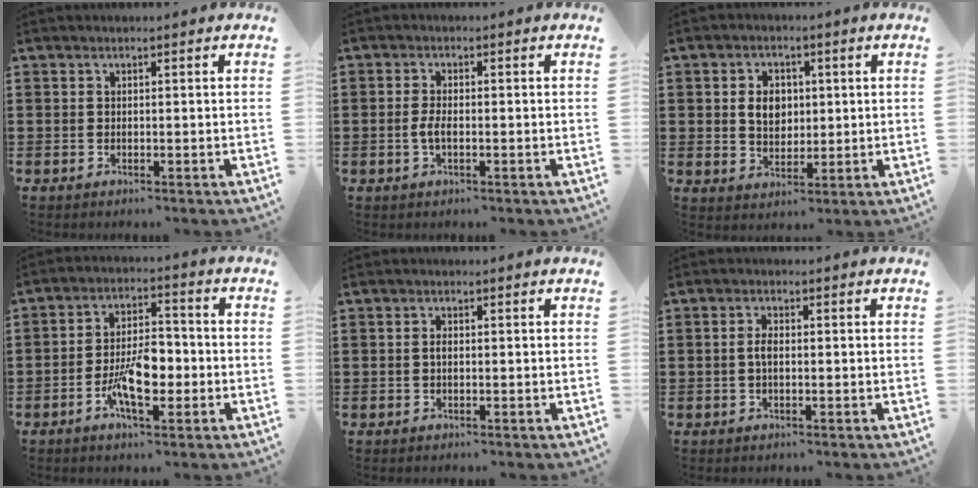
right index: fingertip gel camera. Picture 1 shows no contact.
{"total": 3.6, "force": [-1.0, 1.3, 3.2], "torque": [-0.078, -0.003, -0.024]}
{"total": 4.8, "force": [0.7, 3.6, 3.2], "torque": [-0.065, 0.010, 0.009]}
{"total": 8.4, "force": [-2.7, 3.8, 7.0], "torque": [-0.141, 0.002, -0.049]}
{"total": 1.1, "force": [-0.1, 0.4, 1.0], "torque": [-0.020, -0.001, -0.003]}
{"total": 2.2, "force": [-0.2, 0.8, 2.0], "torque": [-0.046, -0.002, -0.007]}